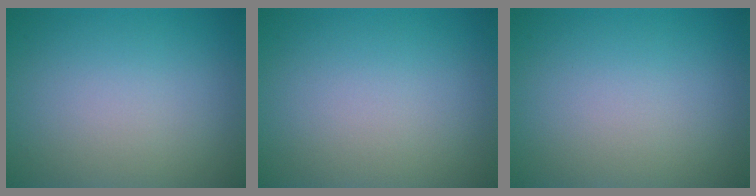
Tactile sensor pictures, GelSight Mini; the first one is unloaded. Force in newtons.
{"total": 0.0}
{"total": 0.0}